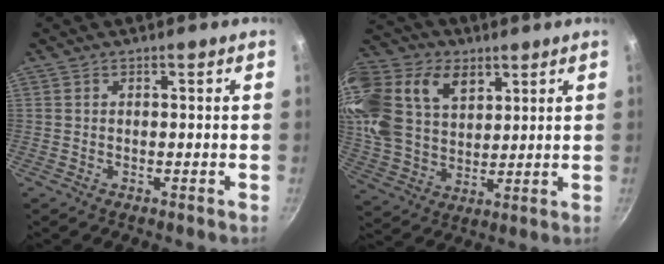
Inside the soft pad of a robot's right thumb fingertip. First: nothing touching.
{"total": 25.8, "force": [11.1, 17.6, 15.2], "torque": [-0.343, 0.023, 0.207]}